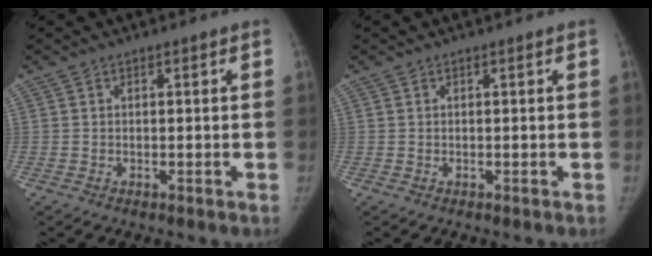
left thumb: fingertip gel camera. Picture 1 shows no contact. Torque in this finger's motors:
{"motor_torque": [0.24, -0.19, 0.20, -0.08, 0.04]}